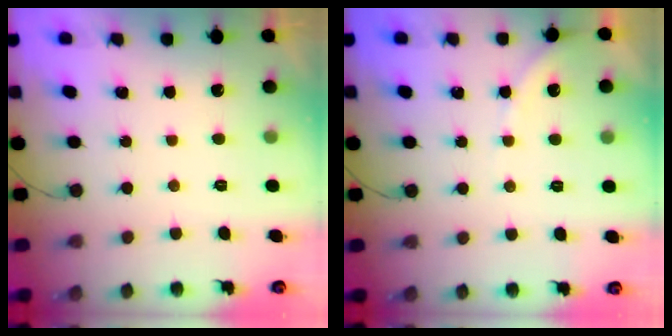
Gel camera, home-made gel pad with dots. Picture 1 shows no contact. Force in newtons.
{"total": 3.3, "press": 3.2, "slide": 0.6}